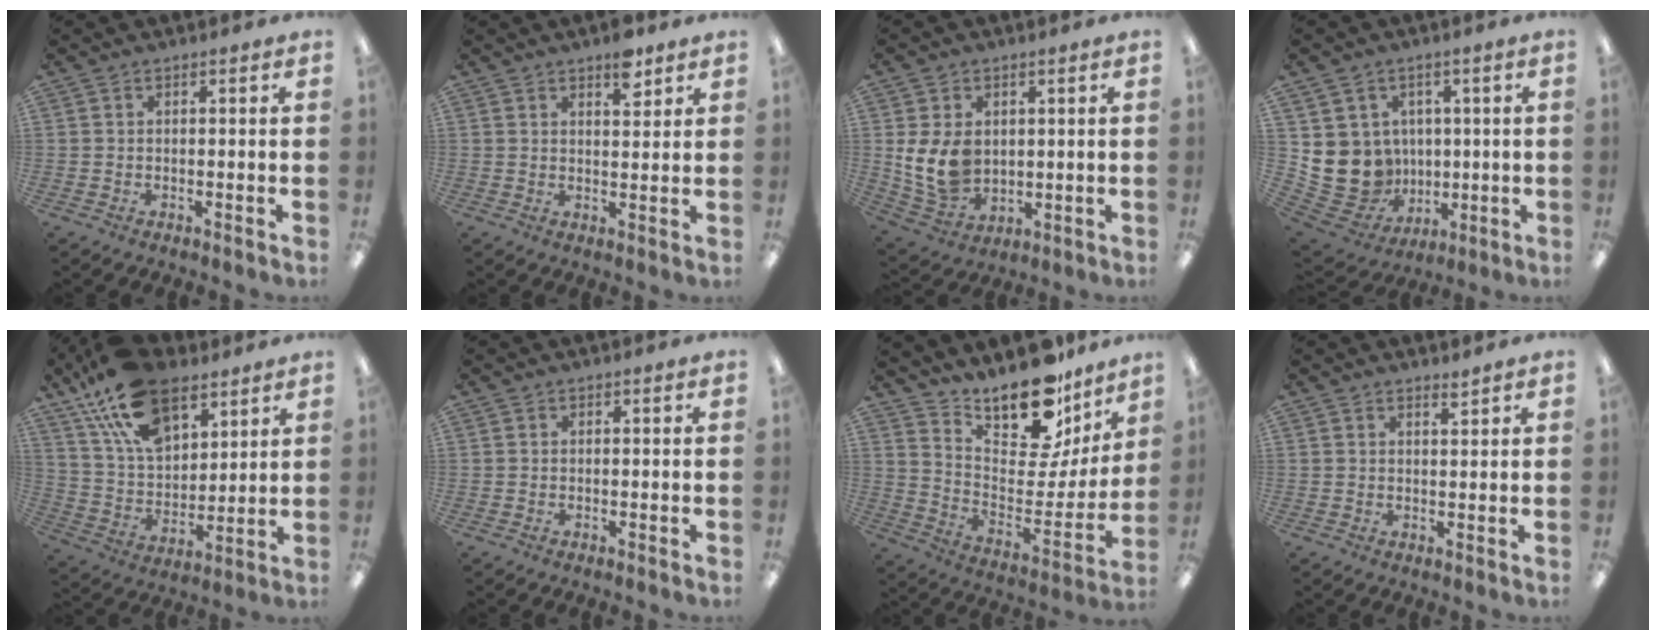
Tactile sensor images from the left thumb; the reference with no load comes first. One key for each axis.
{"total": 5.9, "fx": 4.1, "fy": 2.3, "fz": 3.5, "tx": -0.030, "ty": -0.028, "tz": 0.064}
{"total": 10.4, "fx": 1.7, "fy": 8.0, "fz": 6.5, "tx": -0.149, "ty": -0.005, "tz": 0.033}
{"total": 10.4, "fx": 0.3, "fy": 10.2, "fz": 2.2, "tx": -0.080, "ty": -0.017, "tz": 0.018}
{"total": 19.8, "fx": 12.1, "fy": 10.6, "fz": 11.5, "tx": -0.222, "ty": -0.045, "tz": 0.219}
{"total": 0.0}
{"total": 20.6, "fx": 17.3, "fy": 7.4, "fz": 8.4, "tx": -0.120, "ty": -0.141, "tz": 0.299}
{"total": 1.9, "fx": 1.8, "fy": 0.2, "fz": 0.6, "tx": -0.006, "ty": -0.009, "tz": 0.030}